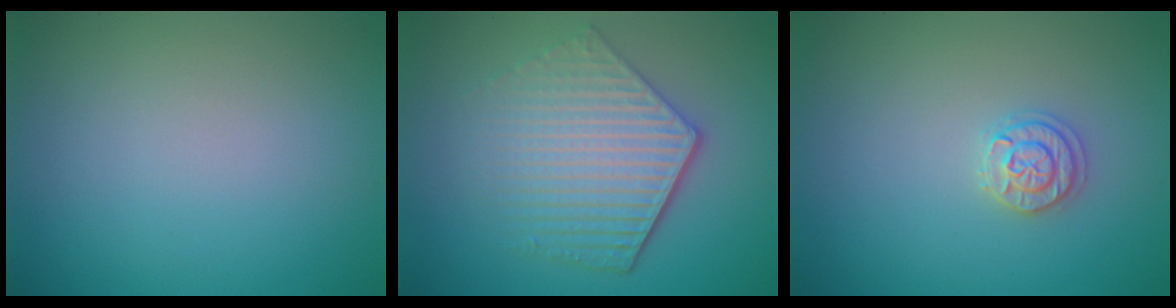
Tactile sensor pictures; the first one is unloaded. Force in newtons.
{"total": 5.9, "press": 4.4, "slide": 3.9}
{"total": 1.8, "press": 1.8, "slide": 0.1}